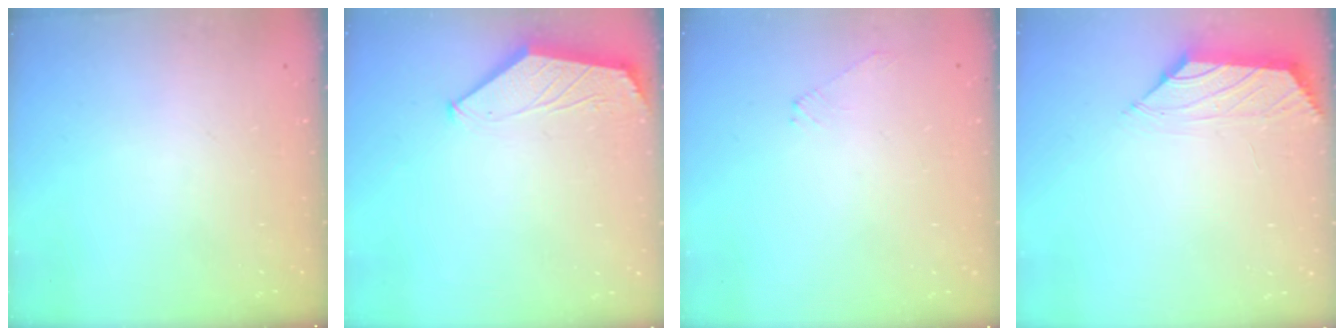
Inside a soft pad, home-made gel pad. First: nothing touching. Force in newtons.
{"total": 1.7, "press": 1.6, "slide": 0.4}
{"total": 1.7, "press": 1.6, "slide": 0.4}
{"total": 0.9, "press": 0.7, "slide": 0.4}